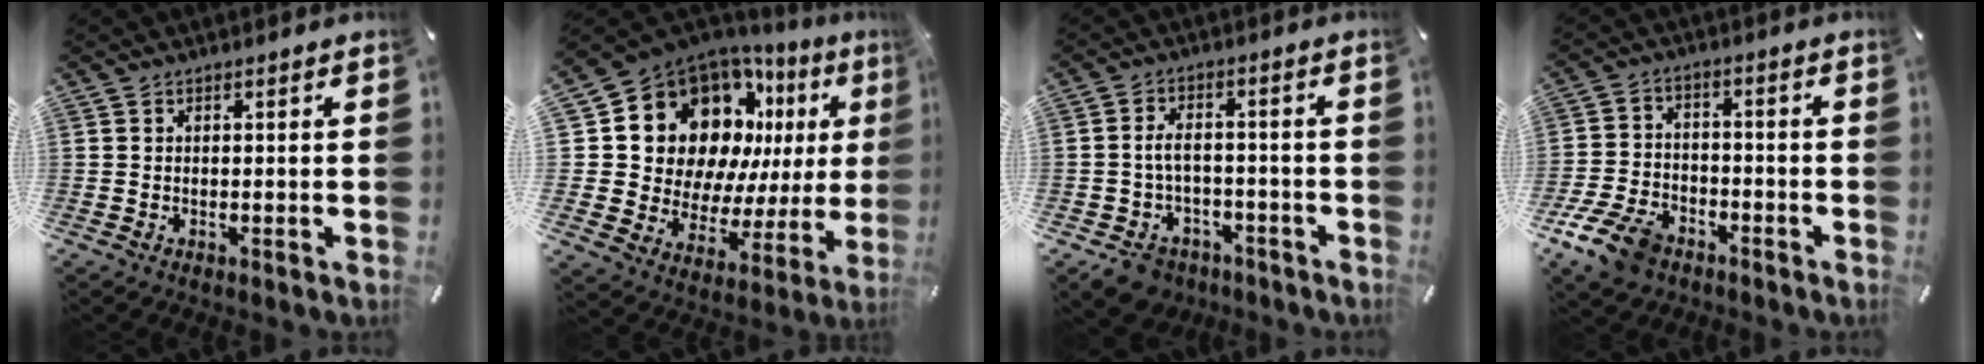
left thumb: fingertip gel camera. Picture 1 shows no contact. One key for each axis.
{"total": 18.2, "fx": 9.2, "fy": 13.1, "fz": 8.7, "tx": -0.135, "ty": -0.086, "tz": 0.182}
{"total": 7.3, "fx": -2.6, "fy": 5.6, "fz": 3.9, "tx": -0.080, "ty": 0.027, "tz": -0.042}
{"total": 10.0, "fx": -6.2, "fy": 6.1, "fz": 4.9, "tx": -0.100, "ty": 0.035, "tz": -0.113}